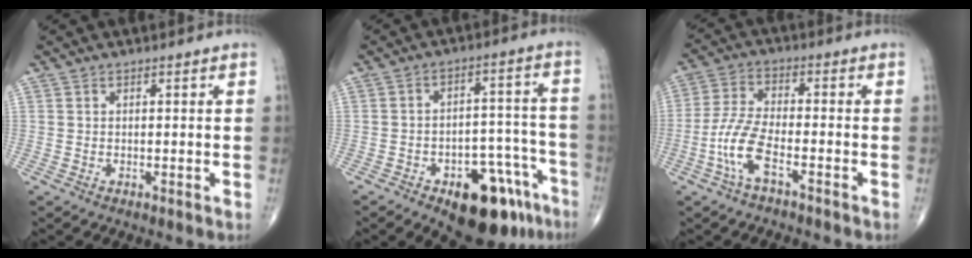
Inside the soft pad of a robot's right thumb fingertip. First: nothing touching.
{"total": 16.2, "force": [-9.3, 7.7, 10.7], "torque": [-0.099, 0.074, -0.122]}
{"total": 8.1, "force": [-3.7, 2.7, 6.6], "torque": [-0.153, 0.026, -0.075]}